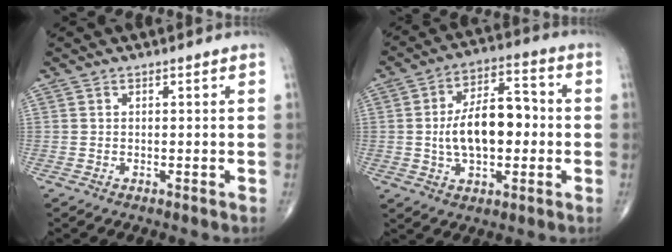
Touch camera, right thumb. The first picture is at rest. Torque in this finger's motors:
{"motor_torque": [1.57, 1.59, 1.30, -0.16, 0.11]}